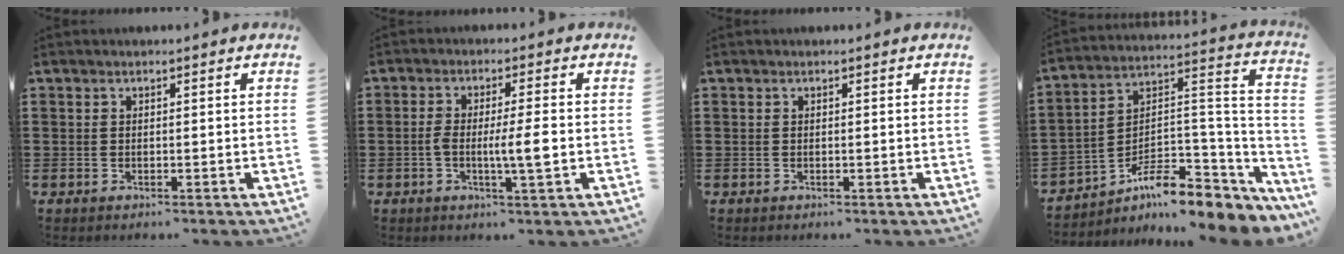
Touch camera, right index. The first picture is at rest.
{"total": 5.6, "force": [-0.8, 0.6, 5.5], "torque": [-0.105, -0.004, -0.022]}
{"total": 0.0}
{"total": 8.4, "force": [-5.7, 3.4, 5.1], "torque": [-0.091, -0.002, -0.106]}